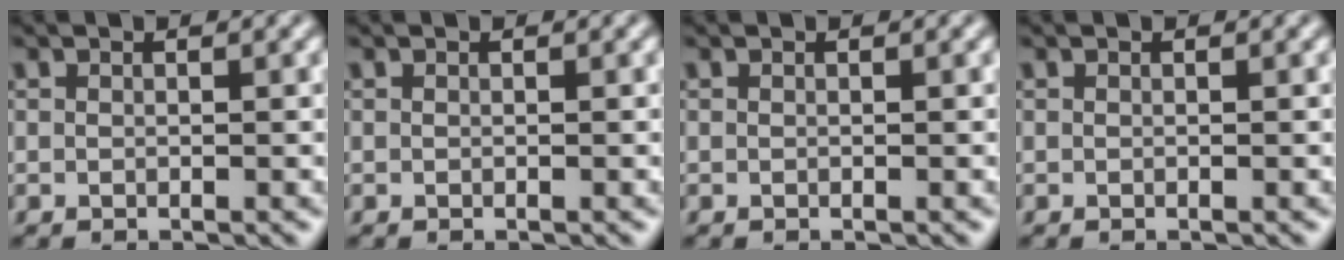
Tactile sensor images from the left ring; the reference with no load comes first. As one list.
[{"total": 0.0}, {"total": 0.0}, {"total": 0.0}]